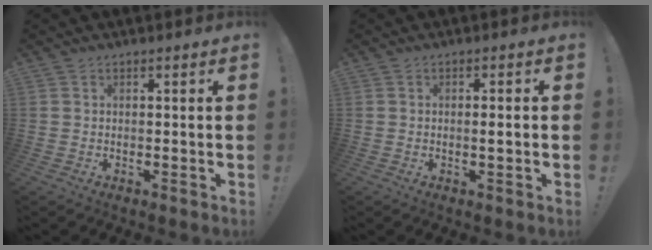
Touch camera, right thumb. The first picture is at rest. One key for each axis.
{"total": 2.0, "fx": -0.2, "fy": -0.2, "fz": 1.9, "tx": -0.026, "ty": -0.004, "tz": -0.008}